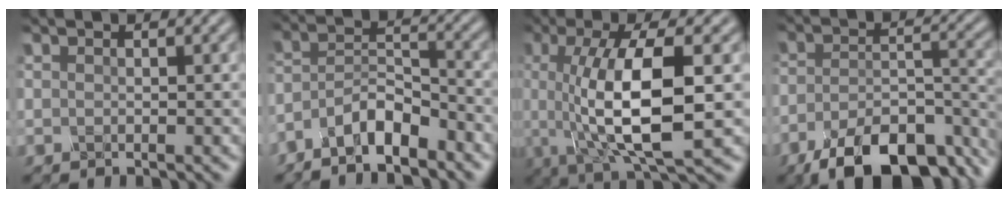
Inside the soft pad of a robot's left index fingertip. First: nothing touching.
{"total": 4.3, "force": [-3.6, 1.0, 2.1], "torque": [-0.038, 0.005, -0.076]}
{"total": 9.8, "force": [-0.7, 2.9, 9.3], "torque": [-0.158, -0.004, -0.013]}
{"total": 11.4, "force": [-8.1, 4.3, 6.8], "torque": [-0.109, -0.015, -0.135]}